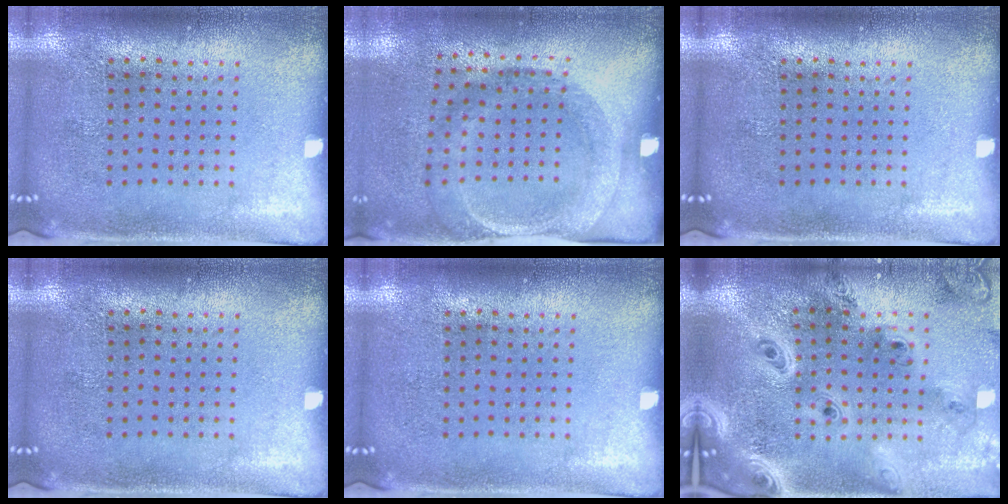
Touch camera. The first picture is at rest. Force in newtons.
{"total": 1.9, "press": 1.2, "slide": 1.5}
{"total": 0.0}
{"total": 0.0}
{"total": 0.0}
{"total": 4.0, "press": 3.0, "slide": 2.6}